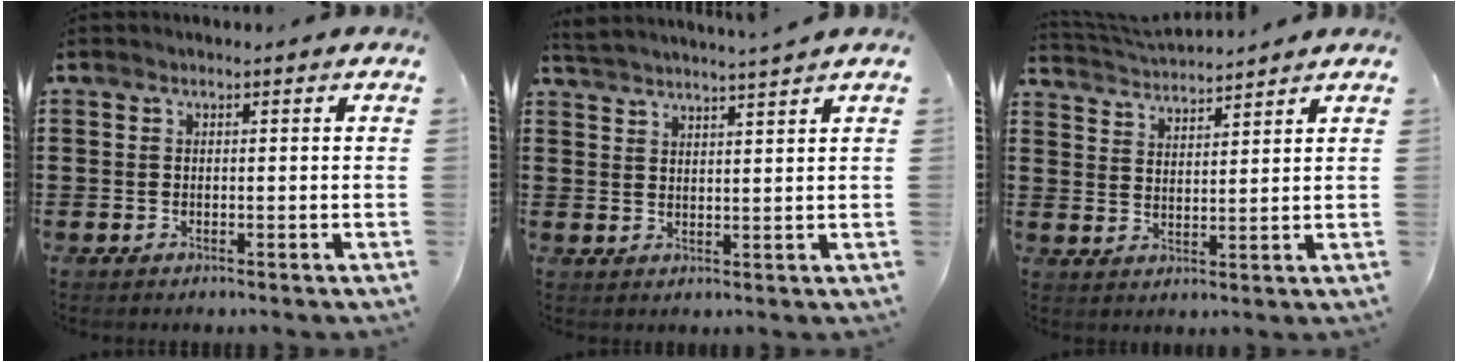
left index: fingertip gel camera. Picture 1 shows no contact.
{"total": 3.1, "force": [2.9, -1.0, 0.0], "torque": [-0.011, -0.011, 0.053]}
{"total": 3.4, "force": [3.4, -0.2, -0.1], "torque": [-0.013, -0.020, 0.060]}